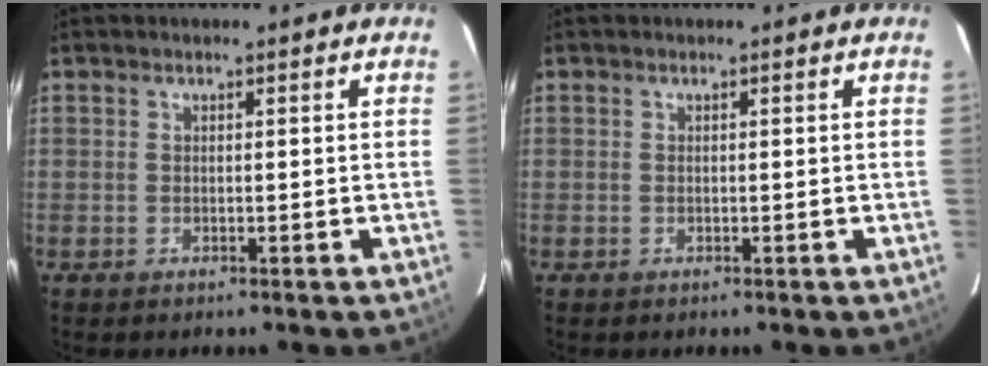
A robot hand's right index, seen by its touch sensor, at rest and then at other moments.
{"total": 0.0}